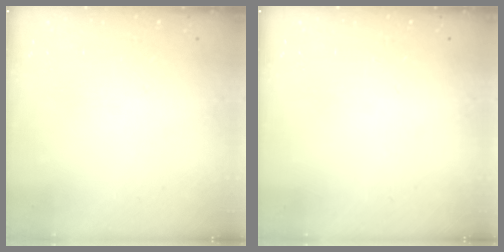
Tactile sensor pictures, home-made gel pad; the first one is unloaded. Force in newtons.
{"total": 0.0}